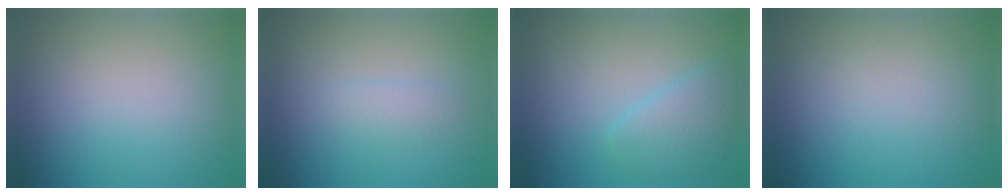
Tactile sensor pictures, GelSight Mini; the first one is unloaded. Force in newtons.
{"total": 1.1, "press": 1.1, "slide": 0.0}
{"total": 2.7, "press": 2.7, "slide": 0.2}
{"total": 0.0}